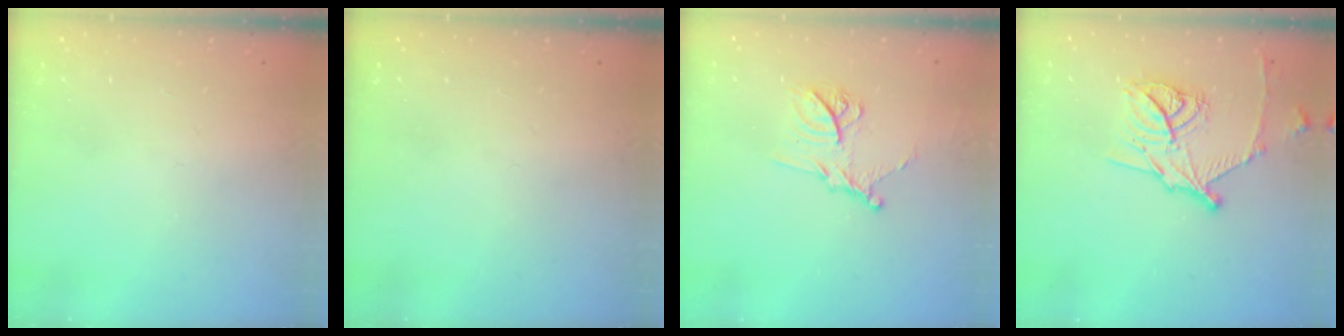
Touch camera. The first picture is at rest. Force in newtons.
{"total": 0.0}
{"total": 12.6, "press": 12.5, "slide": 0.9}
{"total": 14.9, "press": 14.9, "slide": 0.8}